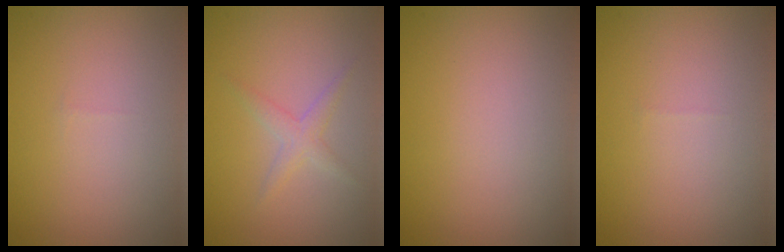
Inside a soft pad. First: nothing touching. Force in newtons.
{"total": 1.6, "press": 1.6, "slide": 0.1}
{"total": 0.0}
{"total": 0.0}